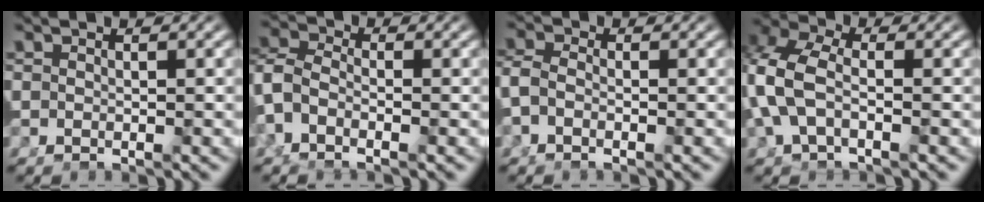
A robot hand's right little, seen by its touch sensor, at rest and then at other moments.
{"total": 6.2, "force": [-1.3, 5.2, 3.0], "torque": [-0.084, -0.010, -0.029]}
{"total": 2.9, "force": [-0.5, 2.3, 1.7], "torque": [-0.047, 0.000, -0.014]}
{"total": 6.3, "force": [0.4, 5.1, 3.7], "torque": [-0.106, 0.000, -0.006]}